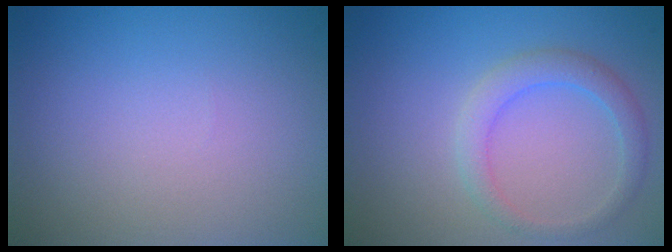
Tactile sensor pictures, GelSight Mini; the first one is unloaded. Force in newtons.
{"total": 2.5, "press": 2.5, "slide": 0.1}